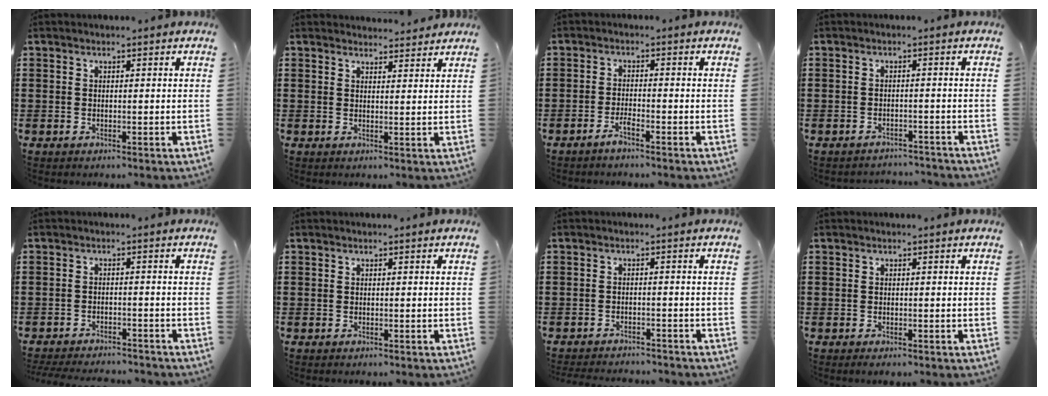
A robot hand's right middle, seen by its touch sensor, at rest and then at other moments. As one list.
[{"total": 2.3, "force": [2.3, 0.0, 0.0], "torque": [0.001, -0.007, 0.044]}, {"total": 2.1, "force": [-1.6, 0.1, 1.3], "torque": [-0.026, 0.002, -0.030]}, {"total": 2.1, "force": [-2.1, 0.0, -0.1], "torque": [-0.006, -0.003, -0.045]}, {"total": 3.0, "force": [-3.0, 0.0, 0.1], "torque": [-0.008, -0.005, -0.062]}, {"total": 0.0}, {"total": 2.3, "force": [-2.3, -0.1, 0.0], "torque": [-0.007, -0.004, -0.049]}, {"total": 0.5, "force": [-0.5, -0.1, 0.1], "torque": [-0.002, -0.004, -0.009]}]